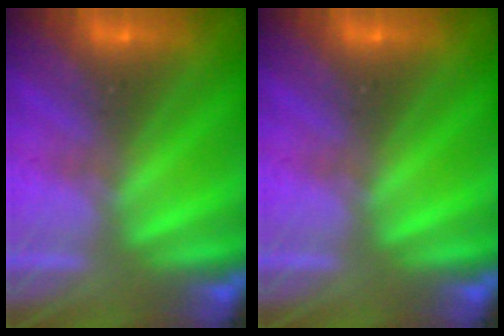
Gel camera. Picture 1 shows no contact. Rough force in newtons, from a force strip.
{"total": 0.0}